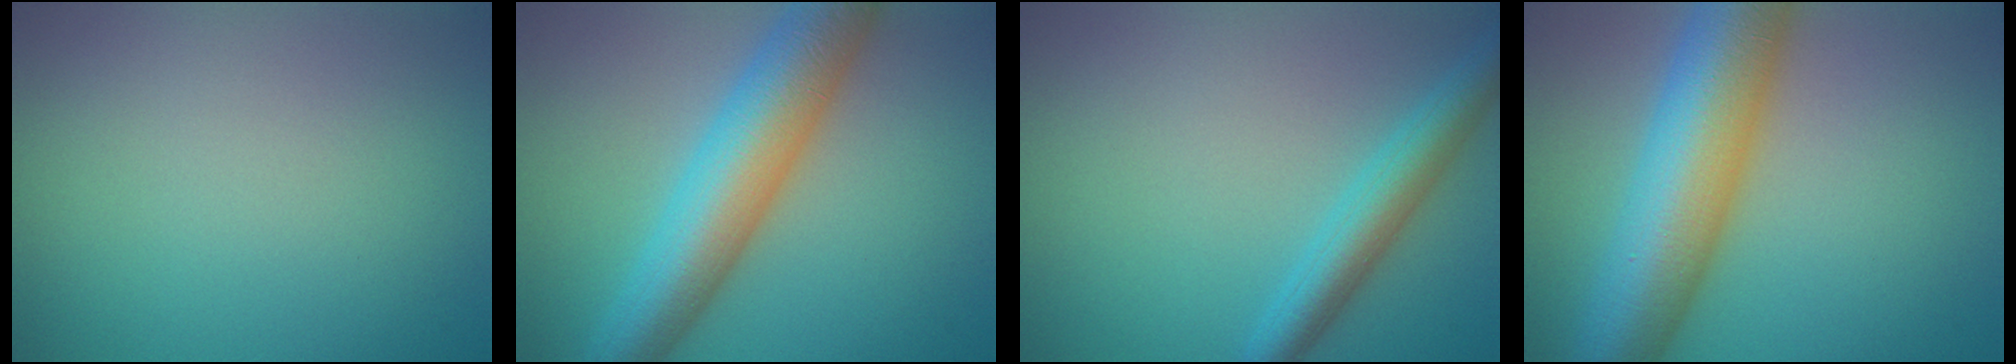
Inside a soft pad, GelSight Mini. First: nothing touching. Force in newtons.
{"total": 8.4, "press": 8.4, "slide": 0.2}
{"total": 3.8, "press": 3.8, "slide": 0.2}
{"total": 11.2, "press": 11.2, "slide": 0.3}